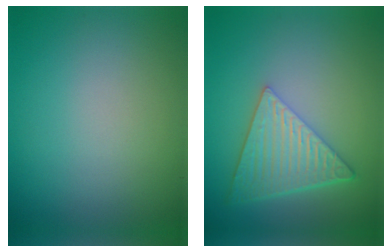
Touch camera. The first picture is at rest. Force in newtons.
{"total": 6.3, "press": 4.5, "slide": 4.4}